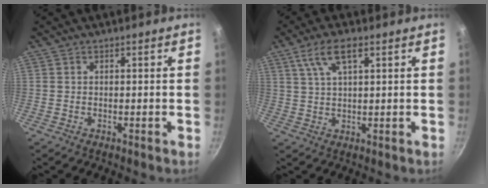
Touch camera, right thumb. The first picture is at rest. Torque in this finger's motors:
{"motor_torque": [-0.06, 0.20, 0.18, -0.03, 0.19]}